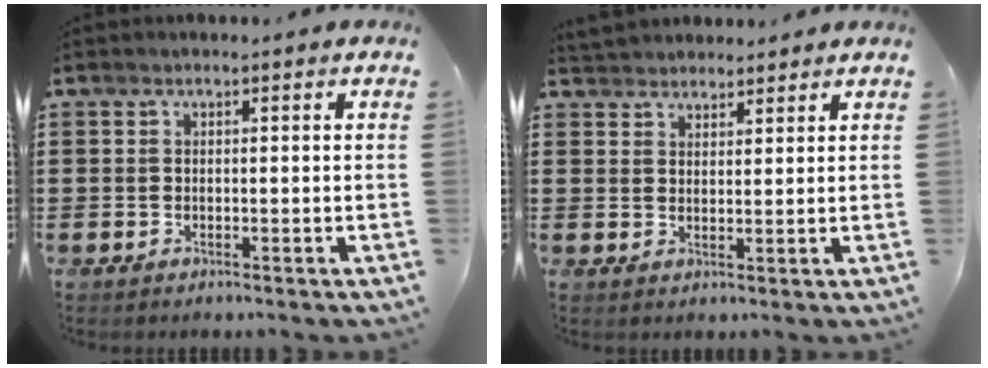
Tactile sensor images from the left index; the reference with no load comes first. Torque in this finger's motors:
{"motor_torque": [0.72, -0.74, 0.05, -0.01]}